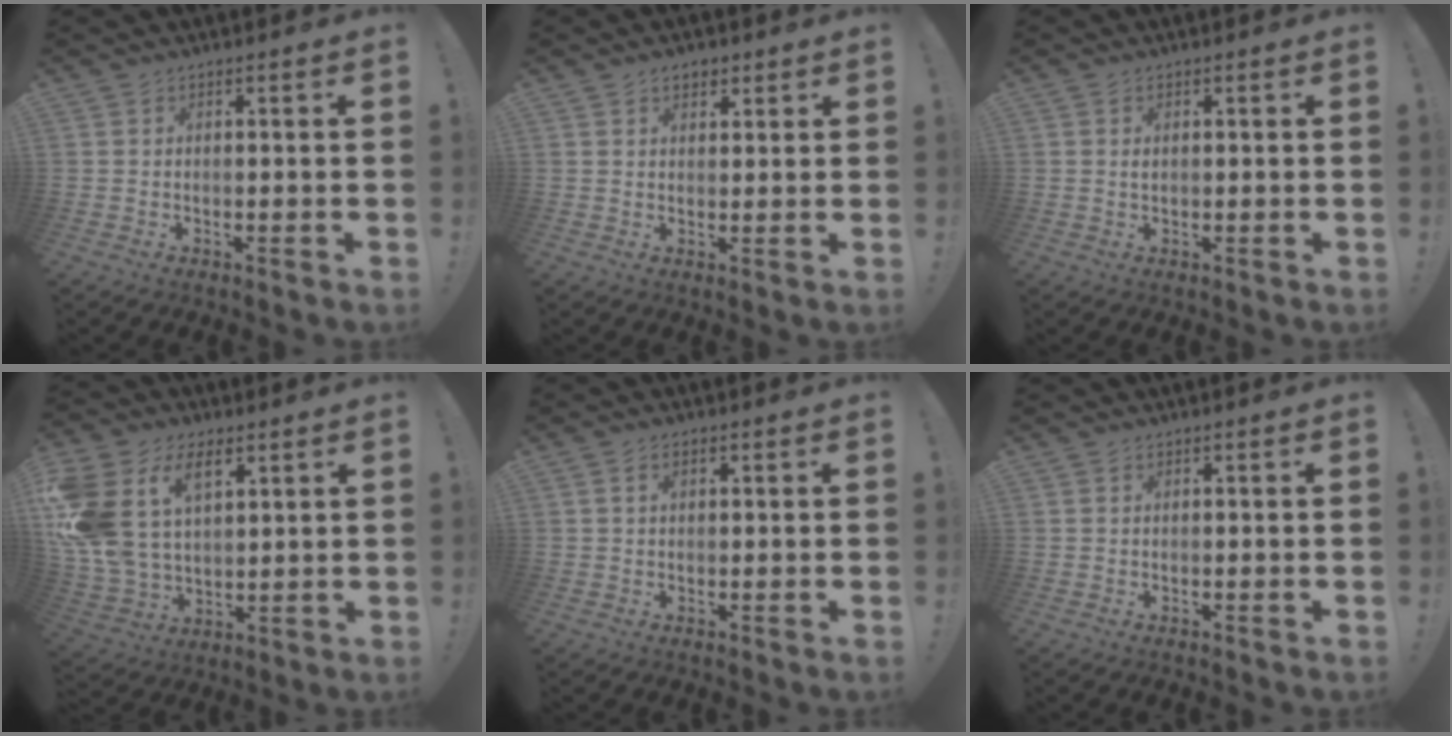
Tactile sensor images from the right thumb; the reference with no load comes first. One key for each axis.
{"total": 3.1, "fx": 1.9, "fy": 2.2, "fz": 1.2, "tx": -0.012, "ty": -0.004, "tz": 0.033}
{"total": 0.6, "fx": 0.3, "fy": 0.2, "fz": 0.5, "tx": -0.007, "ty": -0.003, "tz": 0.005}
{"total": 17.8, "fx": 7.6, "fy": 11.9, "fz": 10.8, "tx": -0.244, "ty": -0.037, "tz": 0.141}
{"total": 1.9, "fx": 0.6, "fy": 1.3, "fz": 1.3, "tx": -0.021, "ty": 0.003, "tz": 0.010}
{"total": 0.0}